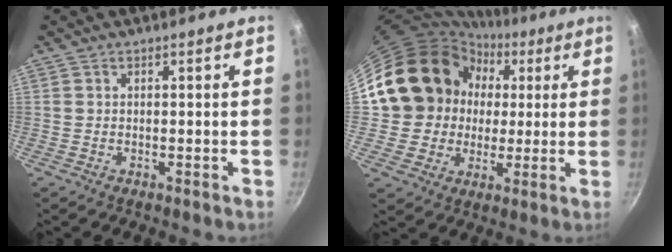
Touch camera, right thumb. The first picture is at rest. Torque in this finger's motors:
{"motor_torque": [0.63, 4.38, 0.79, -0.41, 0.65]}